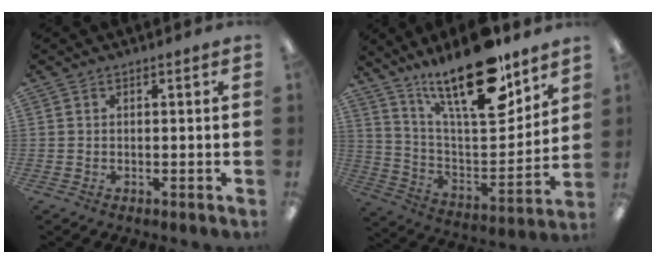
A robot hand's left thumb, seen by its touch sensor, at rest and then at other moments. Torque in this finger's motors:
{"motor_torque": [0.62, 0.51, 1.17, -1.61, 0.29]}